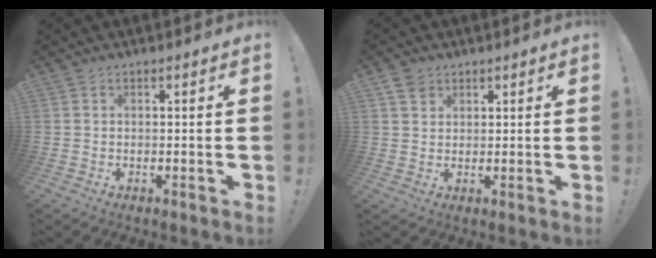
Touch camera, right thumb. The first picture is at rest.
{"total": 3.6, "force": [2.4, 2.5, 1.1], "torque": [-0.013, -0.009, 0.045]}